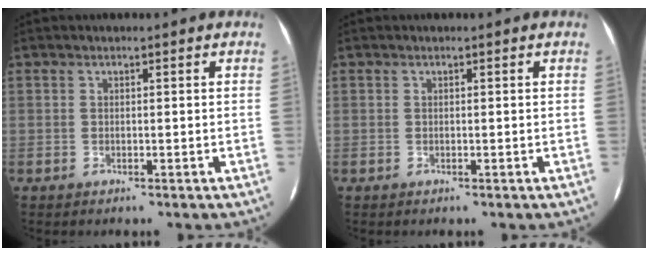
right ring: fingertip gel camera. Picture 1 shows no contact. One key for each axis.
{"total": 0.0}